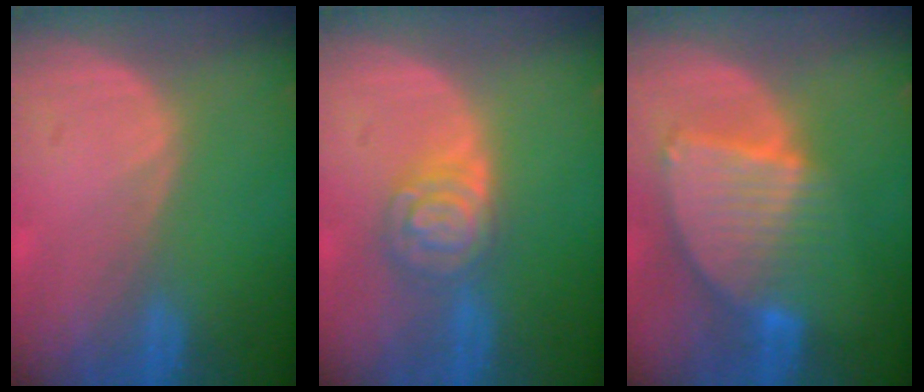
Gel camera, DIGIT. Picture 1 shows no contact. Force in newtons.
{"total": 5.8, "press": 5.8, "slide": 0.3}
{"total": 8.6, "press": 7.5, "slide": 4.2}